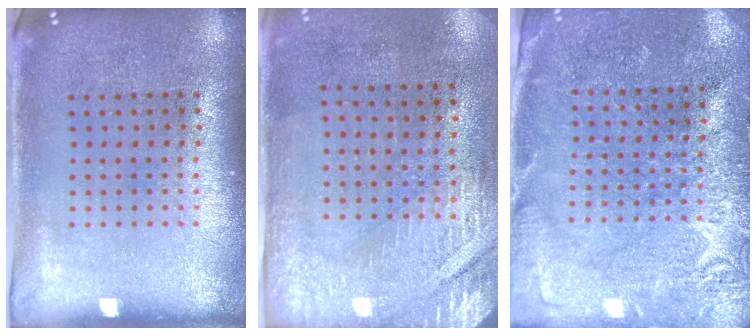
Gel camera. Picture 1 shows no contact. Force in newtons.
{"total": 2.8, "press": 2.4, "slide": 1.4}
{"total": 2.8, "press": 2.8, "slide": 0.1}